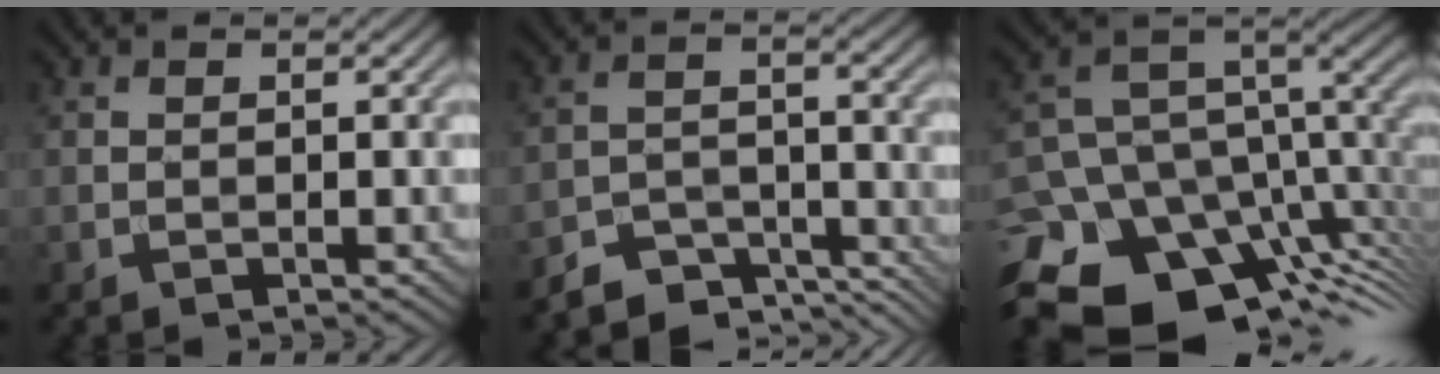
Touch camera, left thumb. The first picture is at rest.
{"total": 6.3, "force": [-5.4, 2.5, 2.2], "torque": [-0.035, -0.011, -0.095]}
{"total": 16.7, "force": [-7.8, 9.9, 11.0], "torque": [-0.243, -0.005, -0.106]}